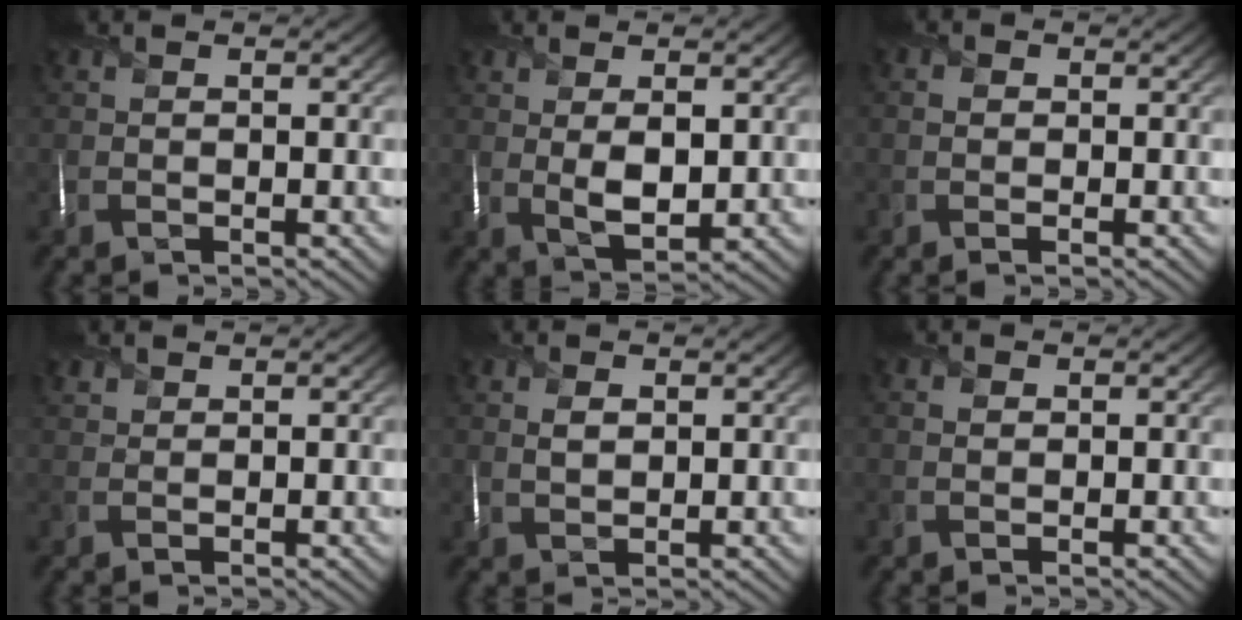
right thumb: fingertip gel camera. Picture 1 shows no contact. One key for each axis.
{"total": 4.2, "fx": 0.9, "fy": 2.1, "fz": 3.5, "tx": -0.073, "ty": -0.006, "tz": 0.023}
{"total": 1.3, "fx": -0.2, "fy": 1.0, "fz": 0.8, "tx": -0.018, "ty": -0.002, "tz": -0.007}
{"total": 1.3, "fx": 1.1, "fy": 0.7, "fz": 0.2, "tx": -0.007, "ty": 0.003, "tz": 0.028}
{"total": 1.9, "fx": 0.9, "fy": 1.2, "fz": 1.2, "tx": -0.027, "ty": -0.001, "tz": 0.018}
{"total": 0.8, "fx": 0.1, "fy": 0.7, "fz": 0.4, "tx": -0.013, "ty": -0.003, "tz": 0.001}